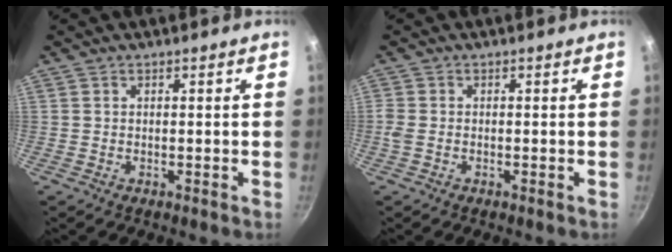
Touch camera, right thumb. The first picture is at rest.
{"total": 1.5, "force": [-0.4, 1.0, 1.1], "torque": [-0.026, 0.001, -0.010]}